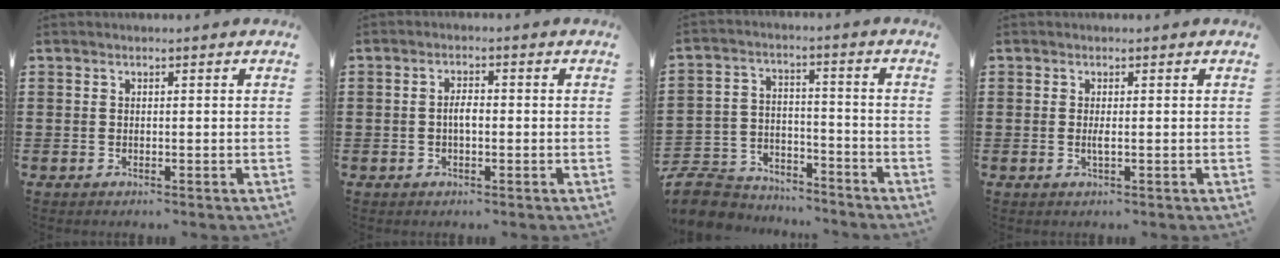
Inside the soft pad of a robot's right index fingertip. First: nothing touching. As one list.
[{"total": 2.3, "force": [-0.3, 0.9, 2.1], "torque": [-0.040, 0.002, -0.007]}, {"total": 7.8, "force": [-7.4, 2.3, 1.0], "torque": [-0.041, 0.015, -0.151]}, {"total": 1.3, "force": [-0.2, 0.1, 1.2], "torque": [-0.024, -0.004, -0.003]}]